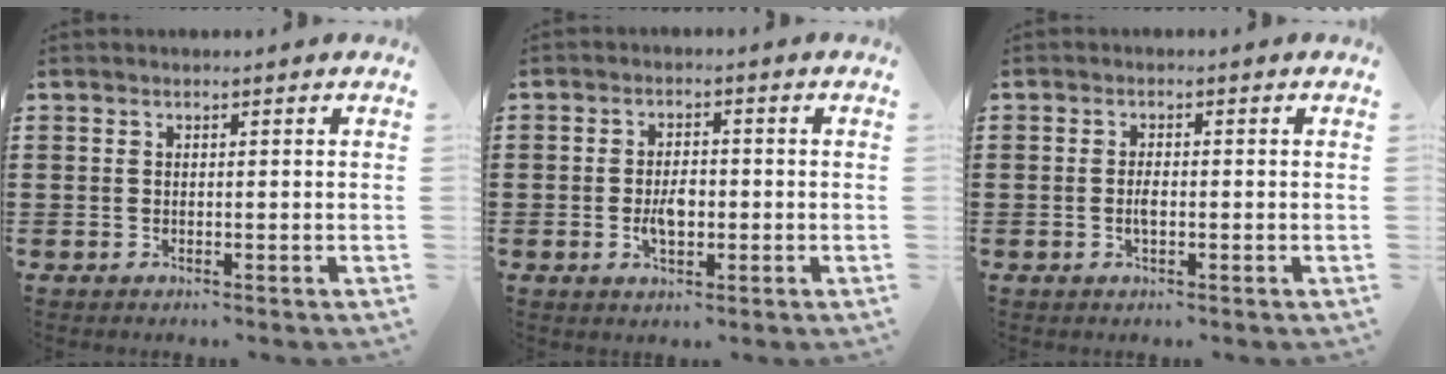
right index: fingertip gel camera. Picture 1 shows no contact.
{"total": 3.9, "force": [-0.7, 2.1, 3.2], "torque": [-0.059, 0.000, -0.015]}
{"total": 1.8, "force": [-0.3, 0.7, 1.6], "torque": [-0.031, 0.001, -0.006]}